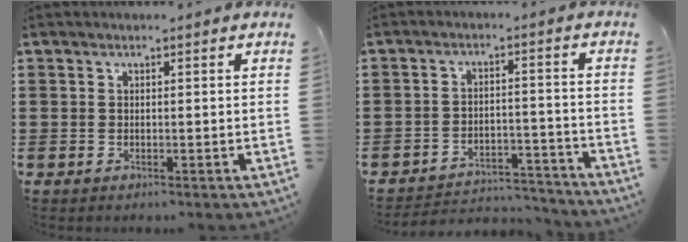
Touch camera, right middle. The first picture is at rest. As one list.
[{"total": 4.3, "force": [-4.2, 0.8, 0.6], "torque": [-0.021, 0.003, -0.091]}]